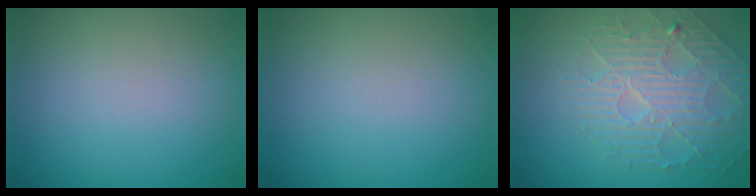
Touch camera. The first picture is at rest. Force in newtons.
{"total": 0.0}
{"total": 4.2, "press": 4.2, "slide": 0.3}